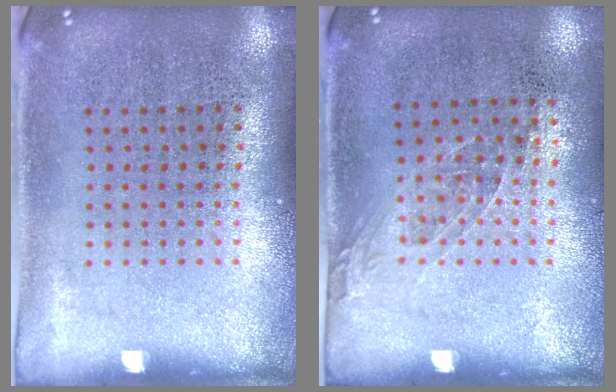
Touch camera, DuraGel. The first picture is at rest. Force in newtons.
{"total": 1.0, "press": 0.8, "slide": 0.6}